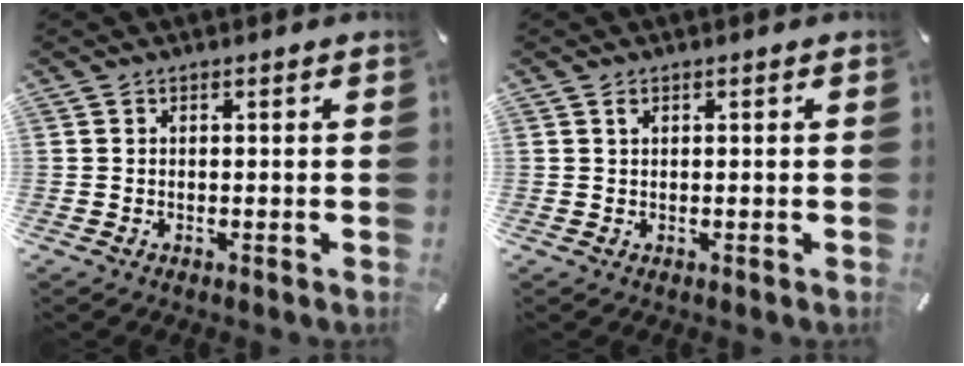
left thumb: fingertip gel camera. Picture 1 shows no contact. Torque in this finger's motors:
{"motor_torque": [0.19, 0.12, 0.05, 0.00, 0.05]}